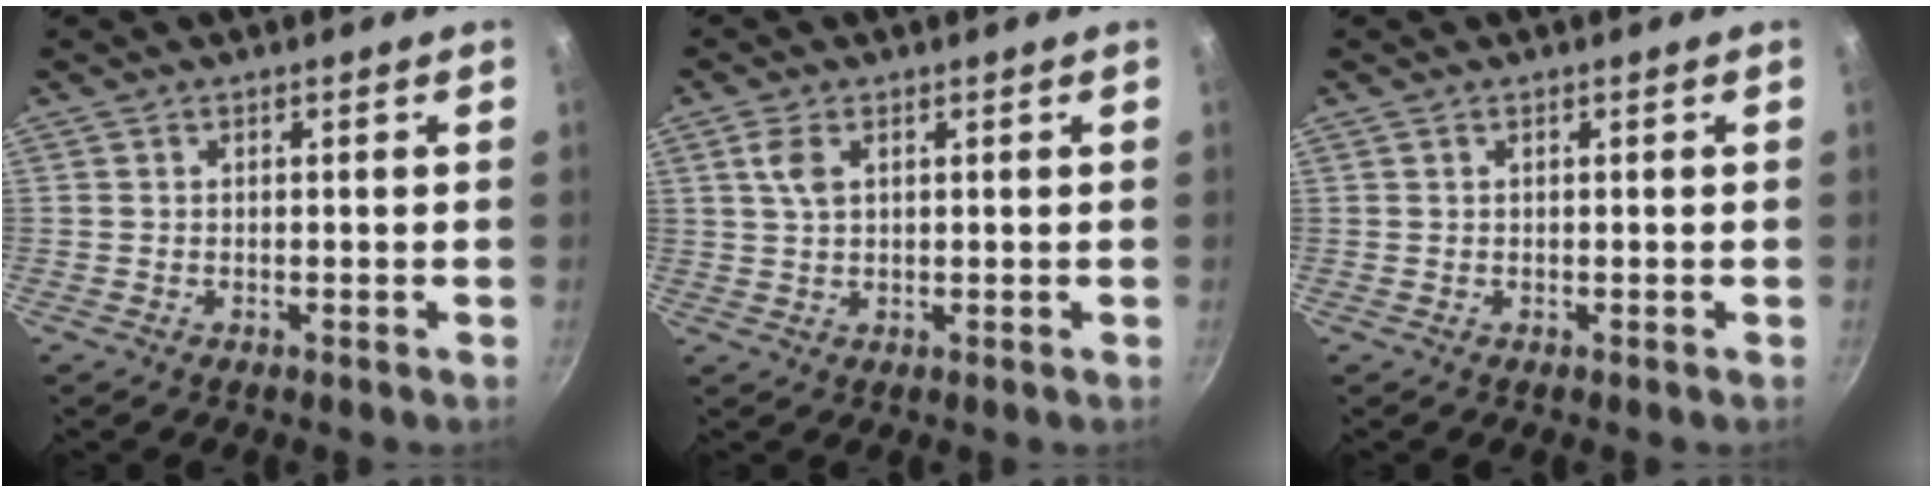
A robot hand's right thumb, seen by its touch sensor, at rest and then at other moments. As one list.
[{"total": 3.6, "force": [1.3, 1.9, 2.7], "torque": [-0.055, -0.001, 0.026]}, {"total": 0.0}]